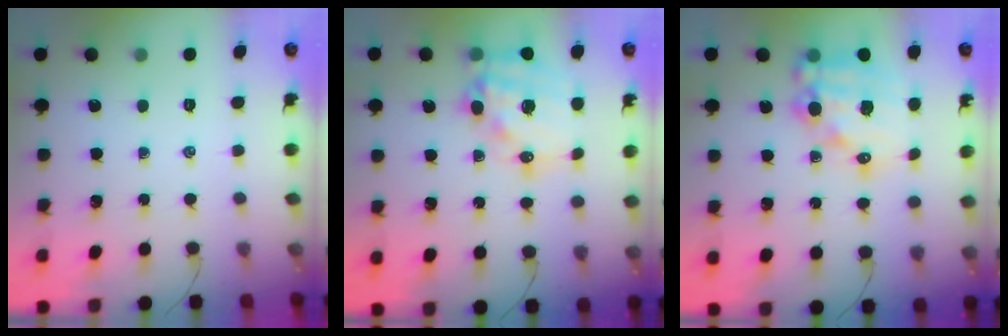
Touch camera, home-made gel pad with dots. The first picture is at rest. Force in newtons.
{"total": 16.6, "press": 16.1, "slide": 3.7}
{"total": 14.8, "press": 14.5, "slide": 3.0}